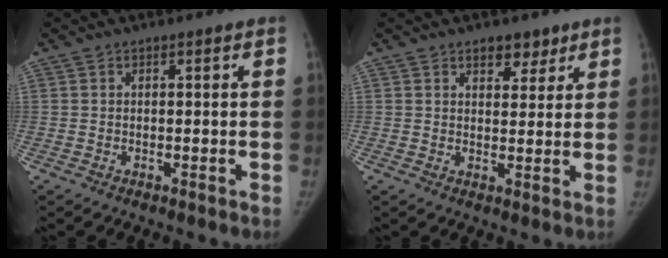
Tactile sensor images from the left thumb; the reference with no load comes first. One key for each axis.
{"total": 4.4, "fx": 2.9, "fy": 2.6, "fz": 2.0, "tx": 0.000, "ty": -0.017, "tz": 0.044}